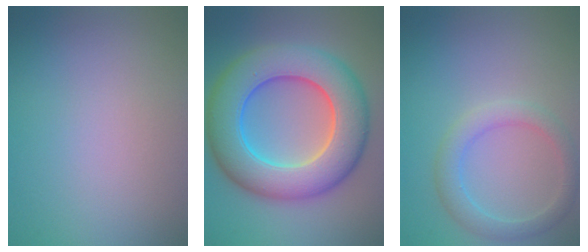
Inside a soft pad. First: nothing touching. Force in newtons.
{"total": 11.8, "press": 11.8, "slide": 0.3}
{"total": 2.9, "press": 2.9, "slide": 0.1}